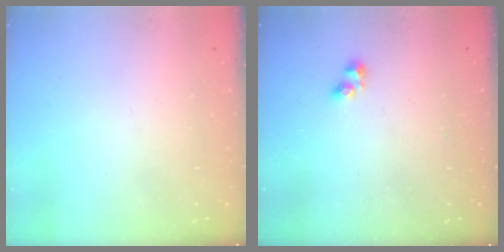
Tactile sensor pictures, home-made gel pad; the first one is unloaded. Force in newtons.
{"total": 2.4, "press": 2.3, "slide": 0.4}